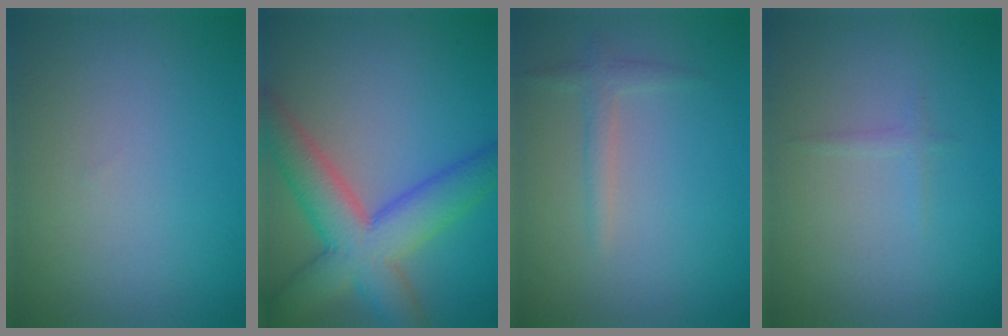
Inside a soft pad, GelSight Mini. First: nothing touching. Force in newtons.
{"total": 8.5, "press": 8.4, "slide": 0.4}
{"total": 1.5, "press": 1.5, "slide": 0.0}
{"total": 0.6, "press": 0.6, "slide": 0.0}